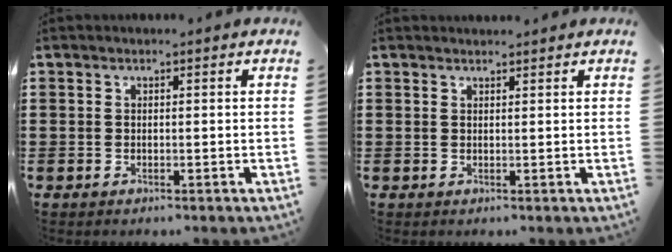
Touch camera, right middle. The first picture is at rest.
{"total": 0.9, "force": [0.9, 0.1, 0.0], "torque": [0.006, -0.003, 0.015]}